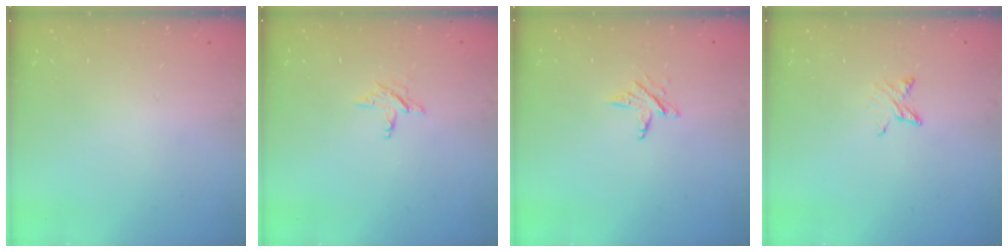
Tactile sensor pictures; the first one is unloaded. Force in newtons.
{"total": 3.0, "press": 3.0, "slide": 0.3}
{"total": 3.8, "press": 3.8, "slide": 0.5}
{"total": 3.4, "press": 3.3, "slide": 0.5}